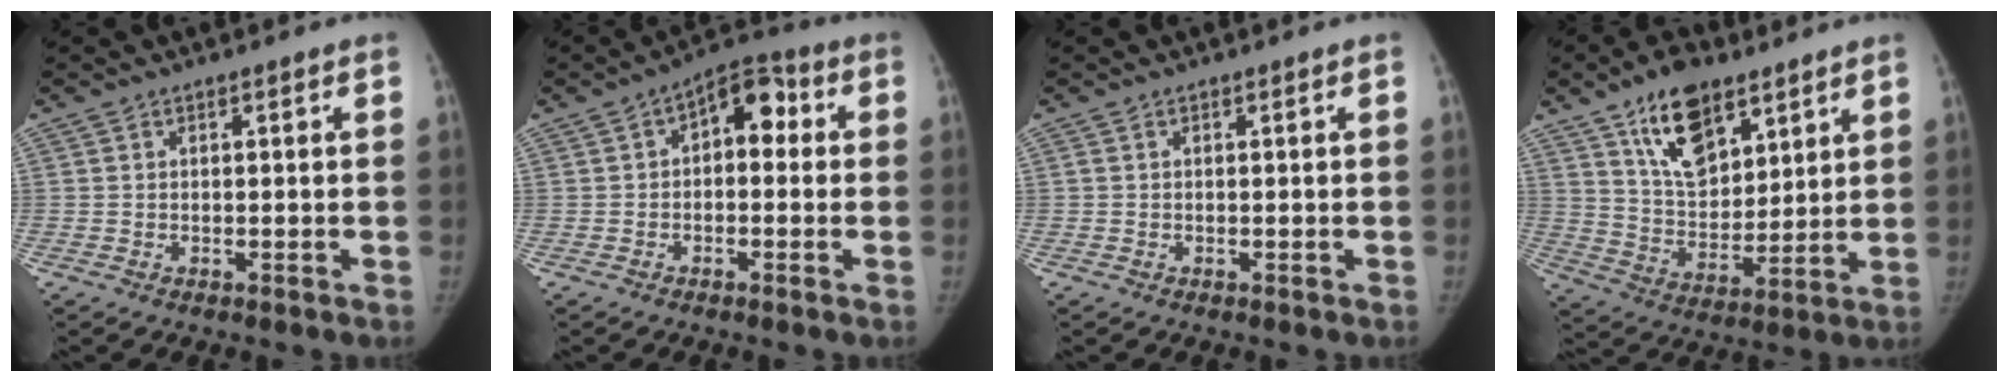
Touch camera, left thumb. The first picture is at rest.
{"total": 7.8, "force": [1.0, 4.6, 6.2], "torque": [-0.051, 0.020, -0.003]}
{"total": 0.0}
{"total": 14.9, "force": [9.0, 7.8, 9.0], "torque": [-0.118, -0.048, 0.162]}